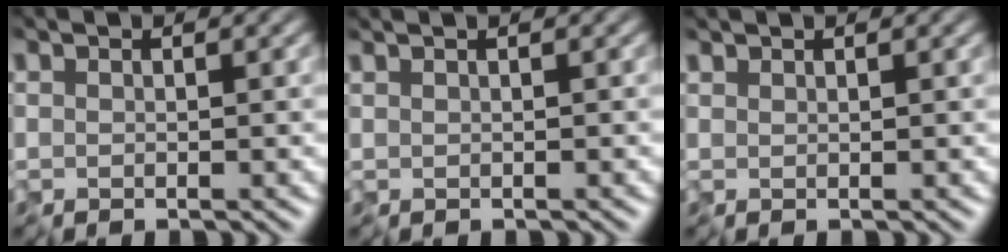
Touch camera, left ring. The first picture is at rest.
{"total": 1.7, "force": [1.0, 0.8, 1.1], "torque": [-0.008, 0.012, -0.006]}
{"total": 0.5, "force": [0.5, 0.1, 0.1], "torque": [0.000, 0.003, 0.008]}